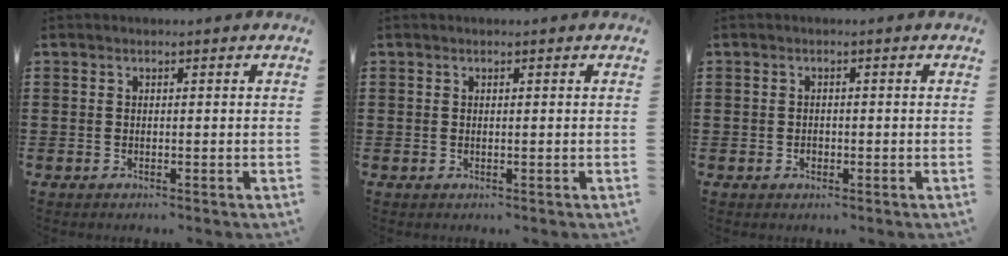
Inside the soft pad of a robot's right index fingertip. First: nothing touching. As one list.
[{"total": 0.0}, {"total": 1.0, "force": [-0.5, 0.8, 0.2], "torque": [-0.006, 0.003, -0.011]}]